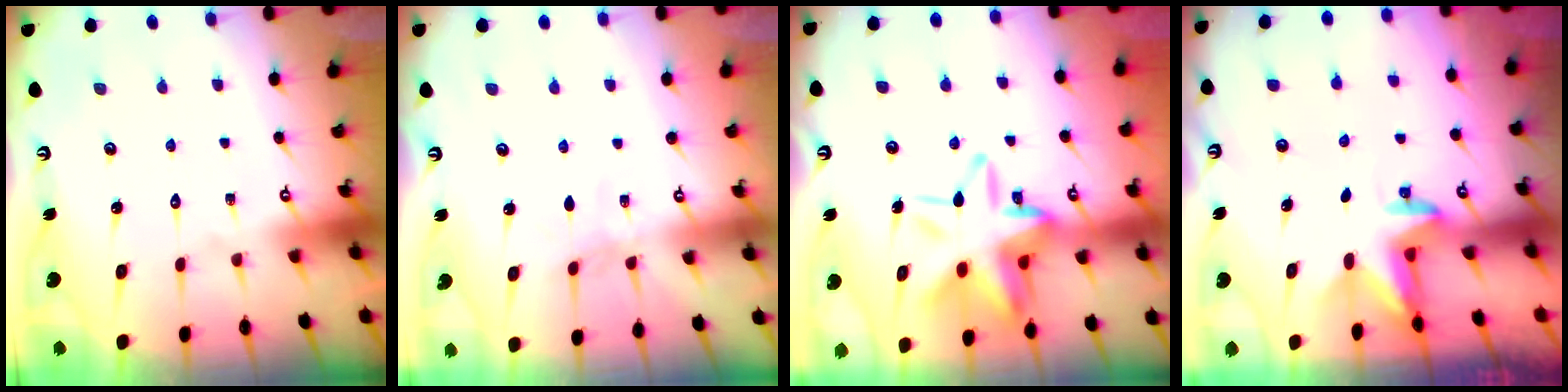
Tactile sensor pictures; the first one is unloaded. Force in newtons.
{"total": 3.8, "press": 3.8, "slide": 0.5}
{"total": 17.0, "press": 16.8, "slide": 2.3}
{"total": 2.9, "press": 2.8, "slide": 0.7}